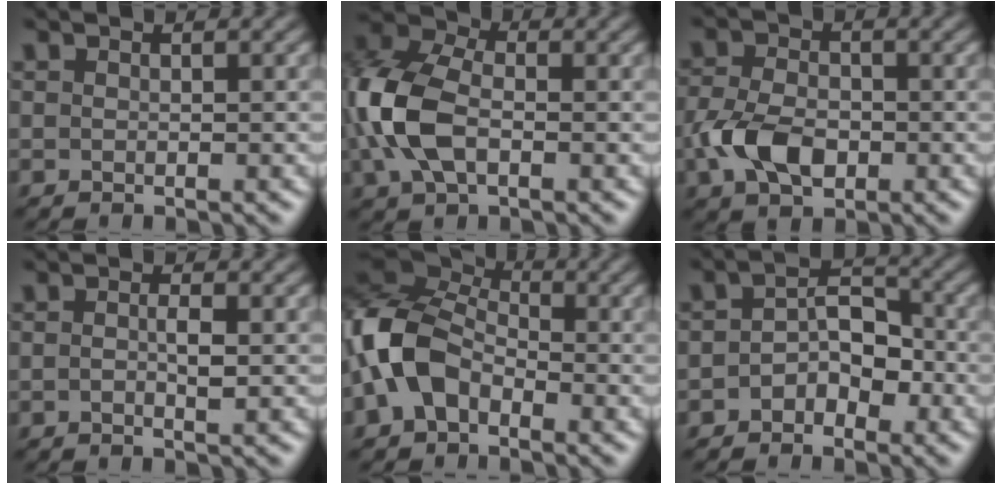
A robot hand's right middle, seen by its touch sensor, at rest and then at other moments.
{"total": 8.2, "force": [-1.2, 5.2, 6.2], "torque": [-0.157, 0.007, -0.038]}
{"total": 4.9, "force": [-1.5, 3.2, 3.3], "torque": [-0.075, -0.003, -0.034]}
{"total": 1.5, "force": [-0.2, 0.4, 1.5], "torque": [-0.029, -0.001, -0.005]}
{"total": 8.1, "force": [-2.0, 5.6, 5.5], "torque": [-0.123, 0.013, -0.062]}
{"total": 3.3, "force": [-1.4, 2.2, 2.0], "torque": [-0.029, 0.013, -0.029]}